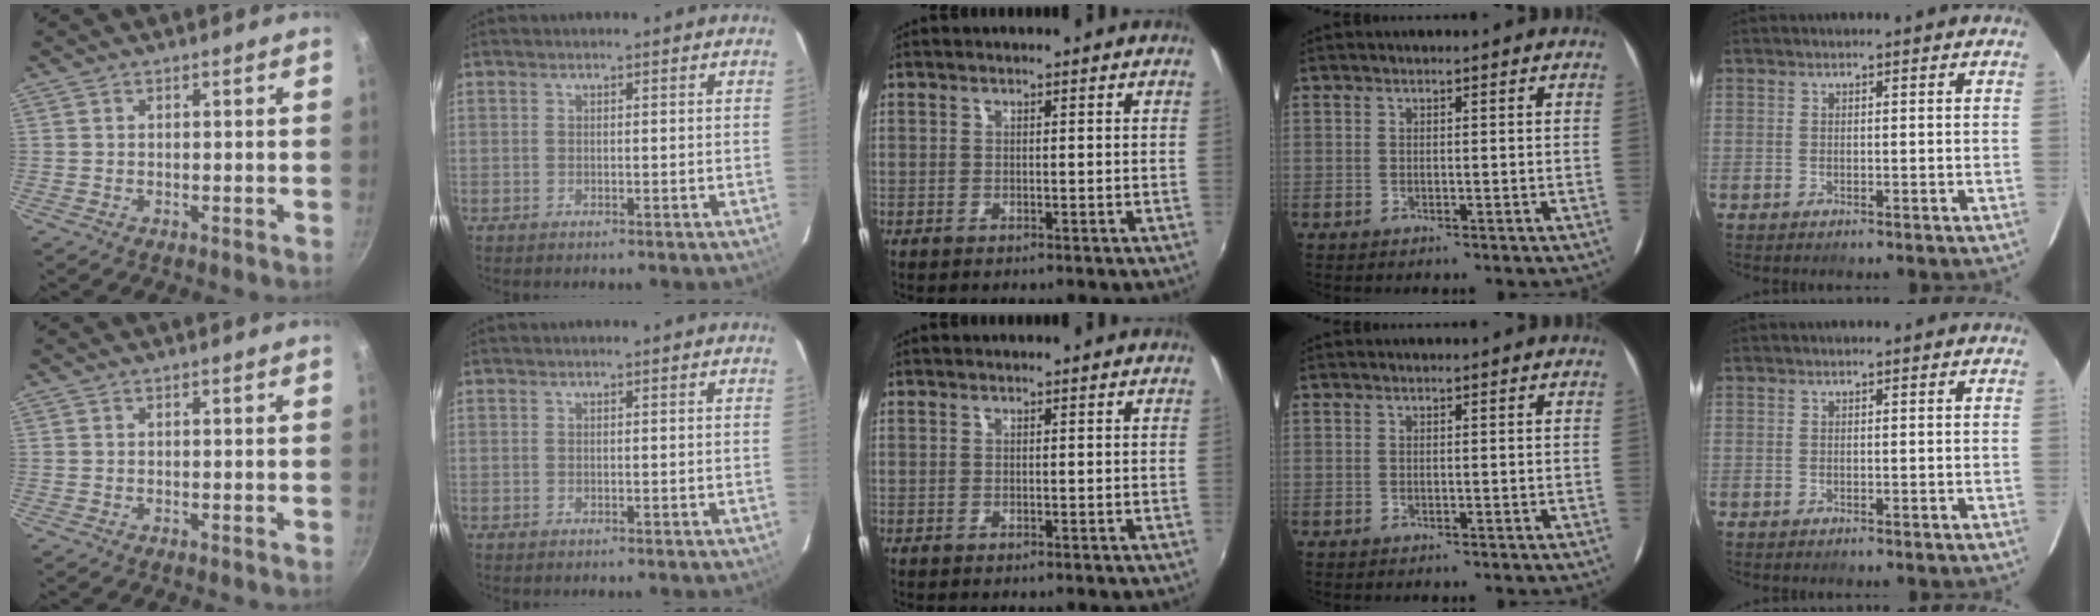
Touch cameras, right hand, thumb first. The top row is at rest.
{}